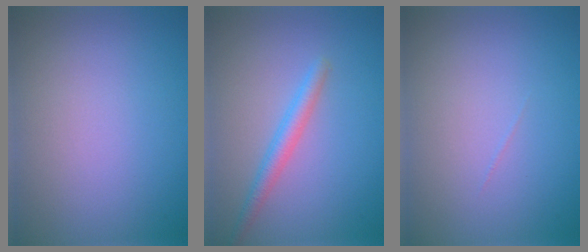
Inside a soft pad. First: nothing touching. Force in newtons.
{"total": 2.2, "press": 2.2, "slide": 0.0}
{"total": 0.0}